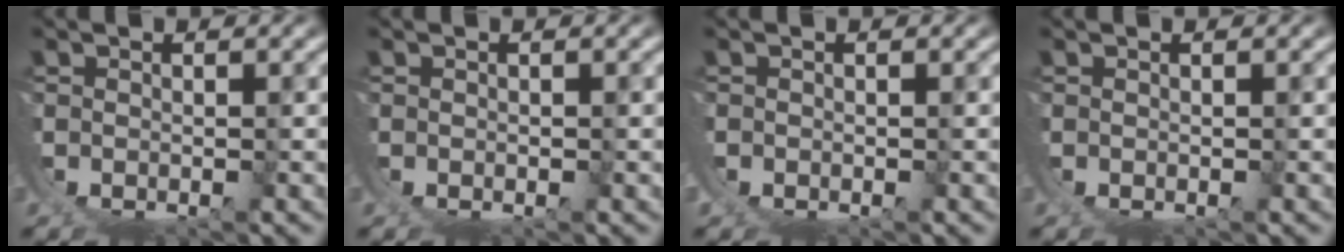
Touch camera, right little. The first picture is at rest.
{"total": 0.0}
{"total": 1.1, "force": [0.2, 1.1, 0.2], "torque": [-0.014, 0.001, 0.000]}
{"total": 0.0}